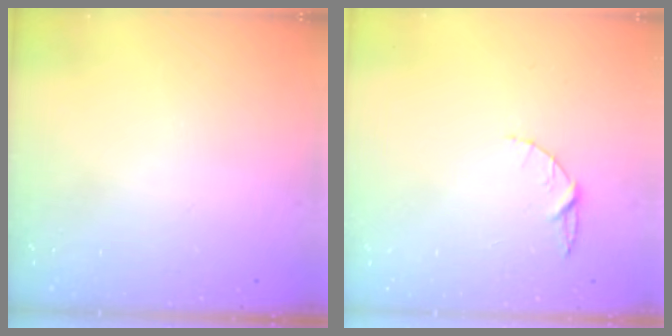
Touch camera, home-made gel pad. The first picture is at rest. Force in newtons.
{"total": 5.1, "press": 5.1, "slide": 0.4}